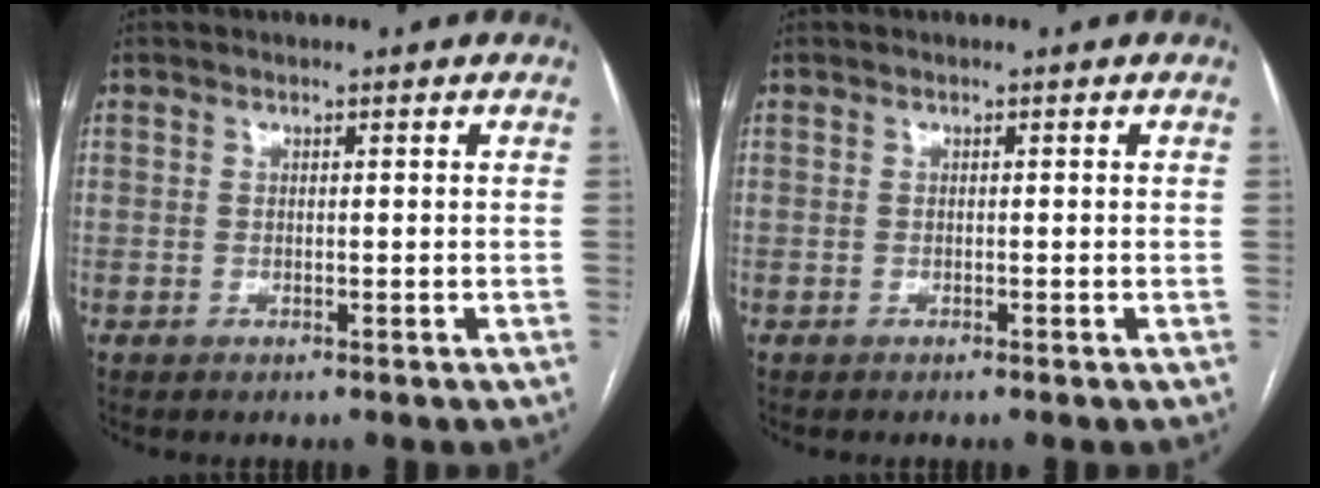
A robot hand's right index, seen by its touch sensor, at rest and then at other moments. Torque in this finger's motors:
{"motor_torque": [-0.09, -0.03, -0.06, -0.01]}